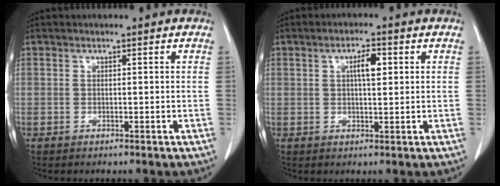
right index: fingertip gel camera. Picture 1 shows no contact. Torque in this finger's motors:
{"motor_torque": [0.42, 0.02, 0.13, 0.06]}